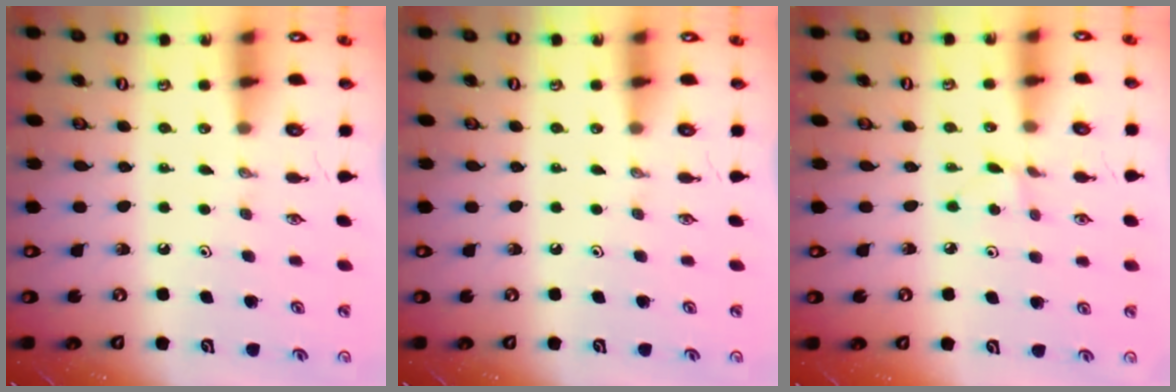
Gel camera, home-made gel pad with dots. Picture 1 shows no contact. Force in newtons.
{"total": 0.0}
{"total": 2.4, "press": 2.4, "slide": 0.3}